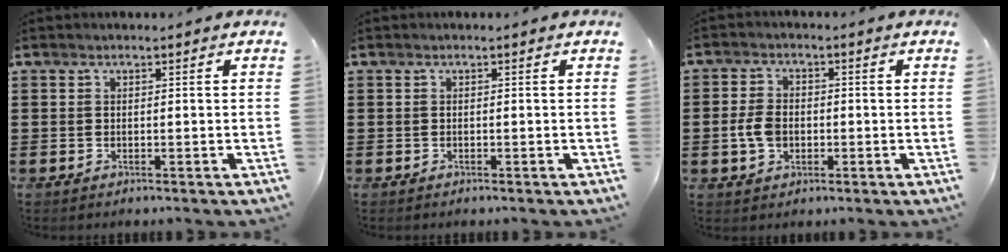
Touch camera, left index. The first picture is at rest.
{"total": 0.0}
{"total": 4.7, "force": [-0.6, 3.2, 3.3], "torque": [-0.087, -0.001, -0.016]}